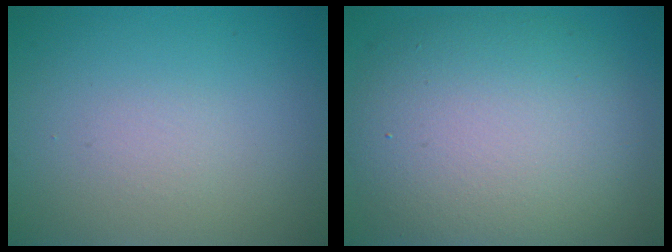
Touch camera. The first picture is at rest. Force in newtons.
{"total": 9.9, "press": 9.8, "slide": 0.9}